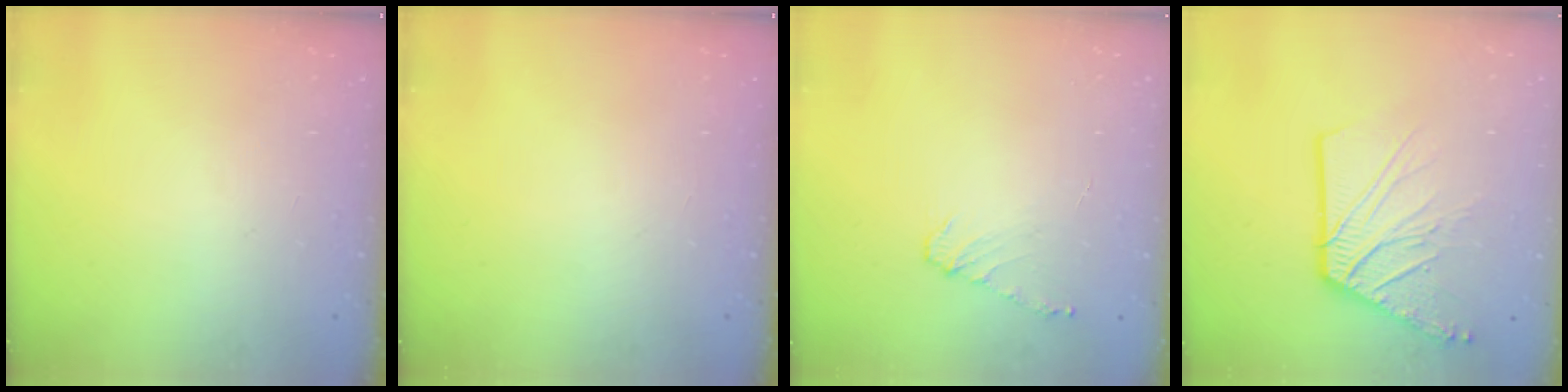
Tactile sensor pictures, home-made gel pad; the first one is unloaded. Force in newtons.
{"total": 0.0}
{"total": 4.7, "press": 4.6, "slide": 0.7}
{"total": 14.5, "press": 14.4, "slide": 1.4}